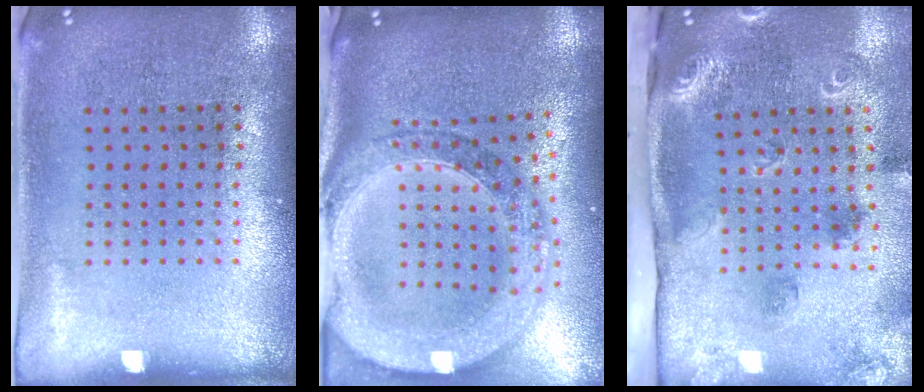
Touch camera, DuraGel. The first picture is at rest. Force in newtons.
{"total": 2.8, "press": 2.4, "slide": 1.4}
{"total": 2.1, "press": 1.8, "slide": 1.1}